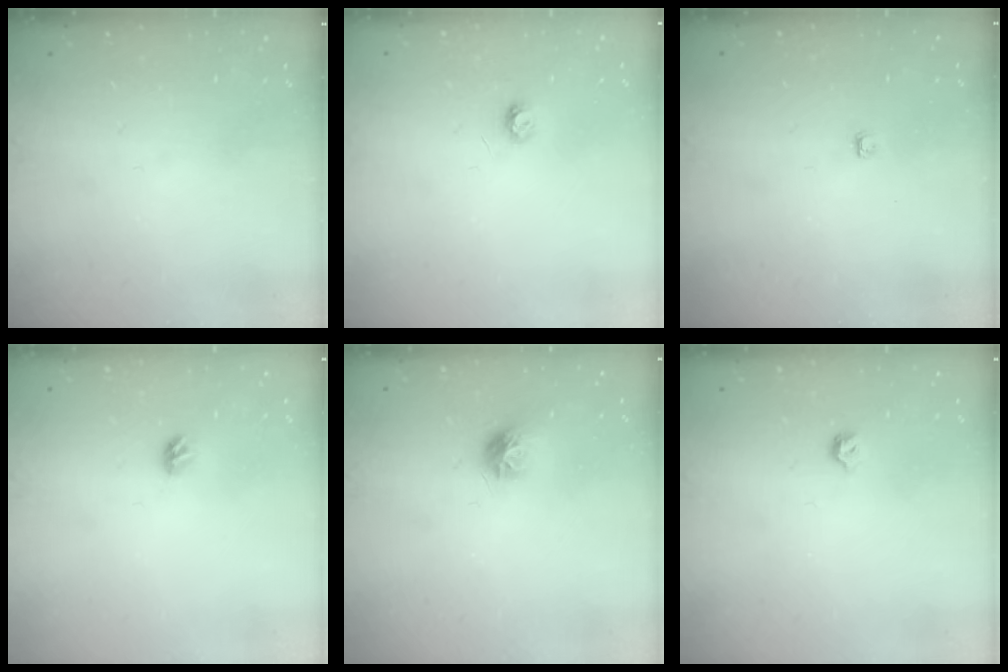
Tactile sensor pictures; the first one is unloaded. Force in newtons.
{"total": 3.4, "press": 3.4, "slide": 0.3}
{"total": 2.8, "press": 2.8, "slide": 0.4}
{"total": 4.5, "press": 4.4, "slide": 0.9}
{"total": 8.1, "press": 8.1, "slide": 0.2}
{"total": 4.0, "press": 3.9, "slide": 0.7}